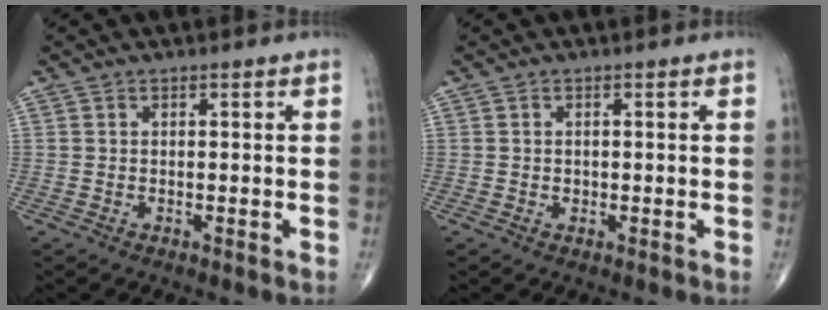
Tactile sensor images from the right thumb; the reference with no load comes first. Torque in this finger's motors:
{"motor_torque": [0.19, -0.01, 0.18, -0.03, -0.02]}